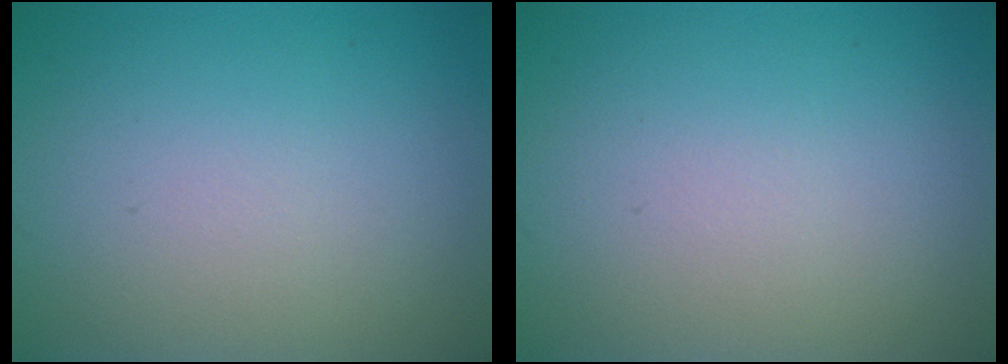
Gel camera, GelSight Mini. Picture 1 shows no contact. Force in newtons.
{"total": 0.0}